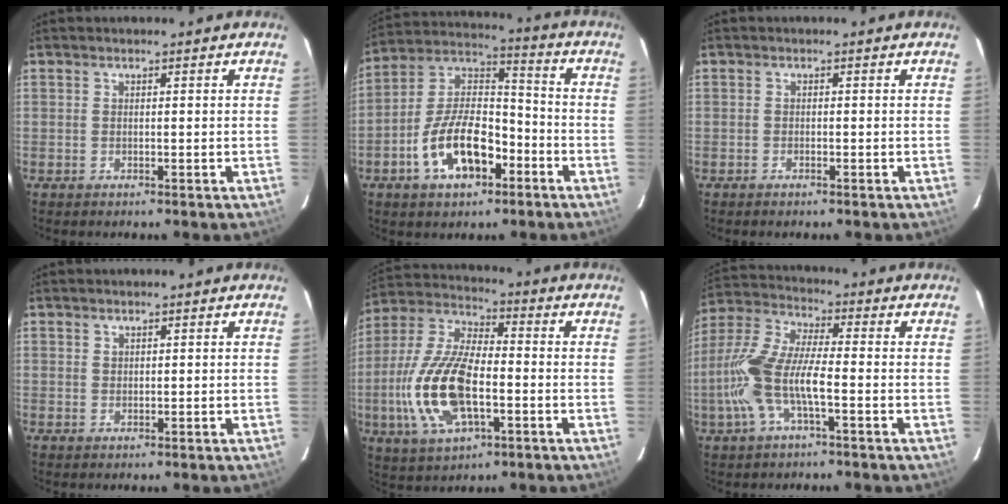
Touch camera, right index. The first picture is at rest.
{"total": 14.8, "force": [-6.7, 7.6, 10.8], "torque": [-0.211, 0.021, -0.111]}
{"total": 0.7, "force": [-0.6, 0.2, 0.3], "torque": [-0.008, 0.000, -0.013]}
{"total": 0.6, "force": [0.5, 0.4, 0.1], "torque": [0.001, 0.003, 0.009]}
{"total": 17.4, "force": [-4.2, 7.6, 15.1], "torque": [-0.331, -0.004, -0.079]}
{"total": 12.5, "force": [-3.5, 3.3, 11.5], "torque": [-0.256, 0.002, -0.071]}